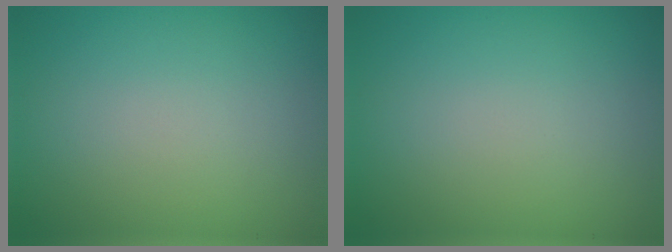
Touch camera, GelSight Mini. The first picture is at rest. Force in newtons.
{"total": 0.0}